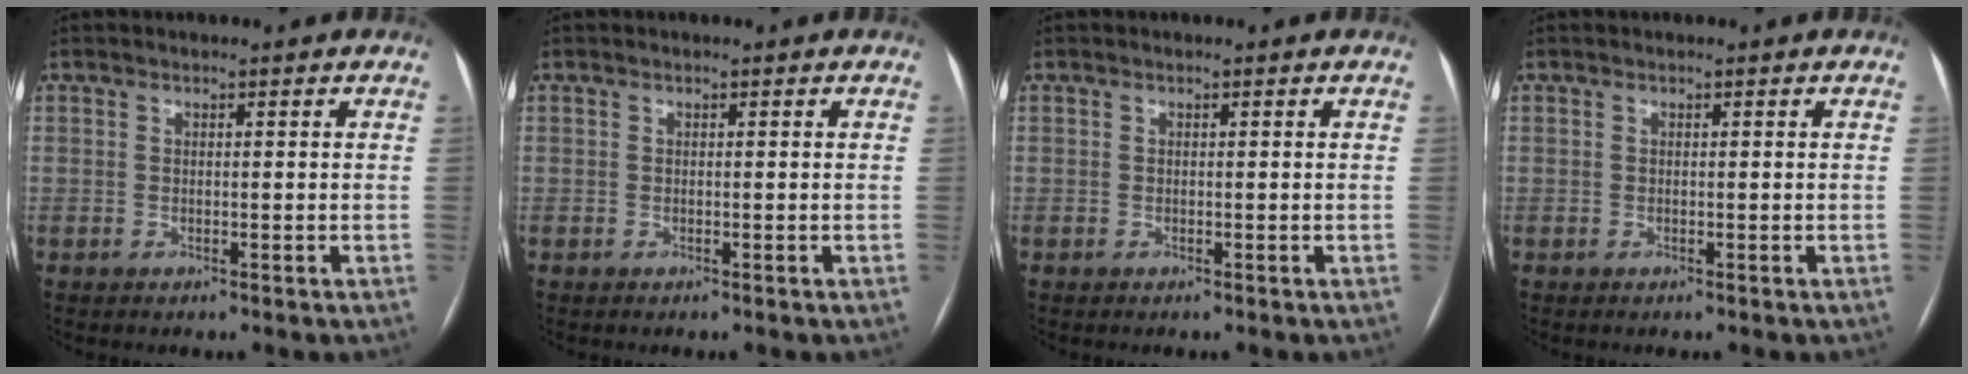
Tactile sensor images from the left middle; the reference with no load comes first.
{"total": 0.0}
{"total": 0.0}
{"total": 0.0}